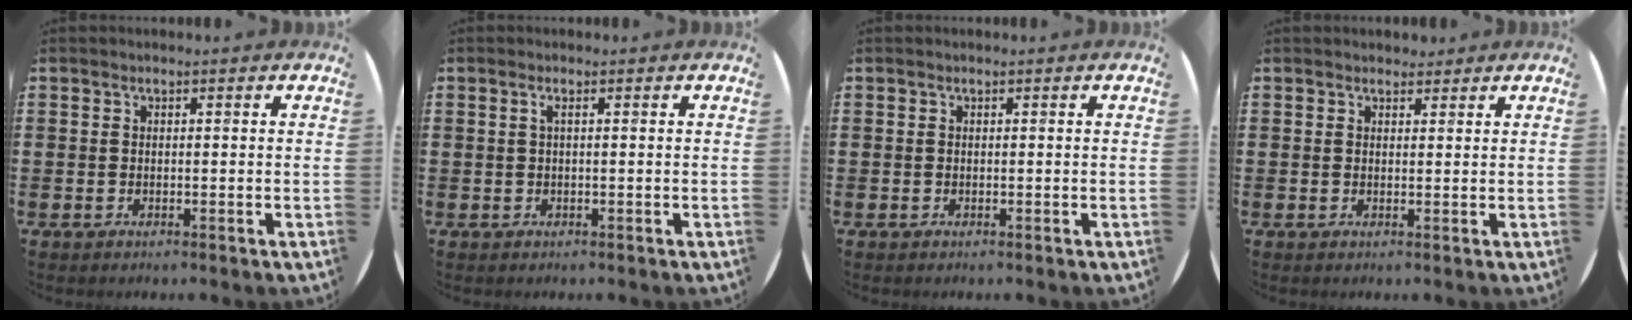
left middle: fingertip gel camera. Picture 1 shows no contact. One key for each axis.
{"total": 0.6, "fx": 0.1, "fy": 0.0, "fz": 0.6, "tx": -0.009, "ty": -0.001, "tz": 0.001}
{"total": 0.0}
{"total": 1.3, "fx": 1.2, "fy": 0.5, "fz": 0.0, "tx": 0.008, "ty": 0.000, "tz": 0.022}